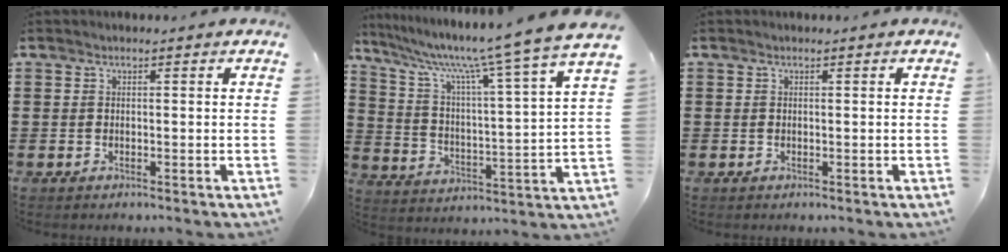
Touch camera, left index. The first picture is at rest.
{"total": 9.0, "force": [7.6, -1.3, 4.6], "torque": [-0.115, -0.064, 0.113]}
{"total": 0.0}